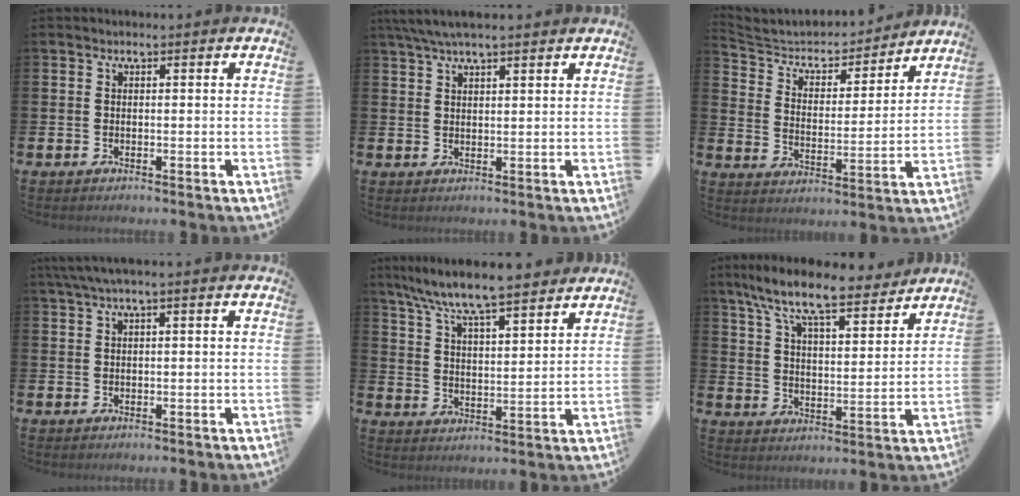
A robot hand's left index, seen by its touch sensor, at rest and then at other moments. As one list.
[{"total": 4.5, "force": [3.7, 0.8, 2.4], "torque": [-0.049, -0.006, 0.067]}, {"total": 5.3, "force": [4.9, 2.0, 0.5], "torque": [-0.043, -0.042, 0.078]}, {"total": 2.0, "force": [0.9, 0.1, 1.8], "torque": [-0.036, 0.003, 0.017]}, {"total": 8.3, "force": [7.8, 0.6, 2.9], "torque": [-0.084, -0.046, 0.138]}, {"total": 10.0, "force": [8.9, 1.7, 4.4], "torque": [-0.104, -0.054, 0.151]}]